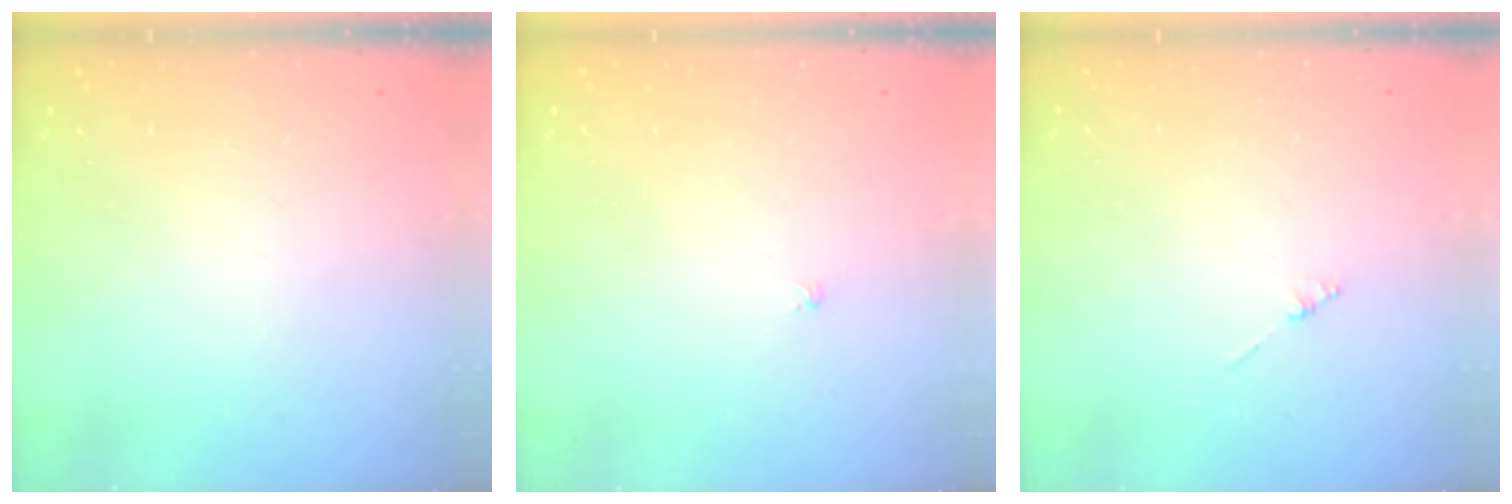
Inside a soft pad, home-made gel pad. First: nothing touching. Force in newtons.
{"total": 1.0, "press": 0.9, "slide": 0.3}
{"total": 1.3, "press": 1.3, "slide": 0.3}